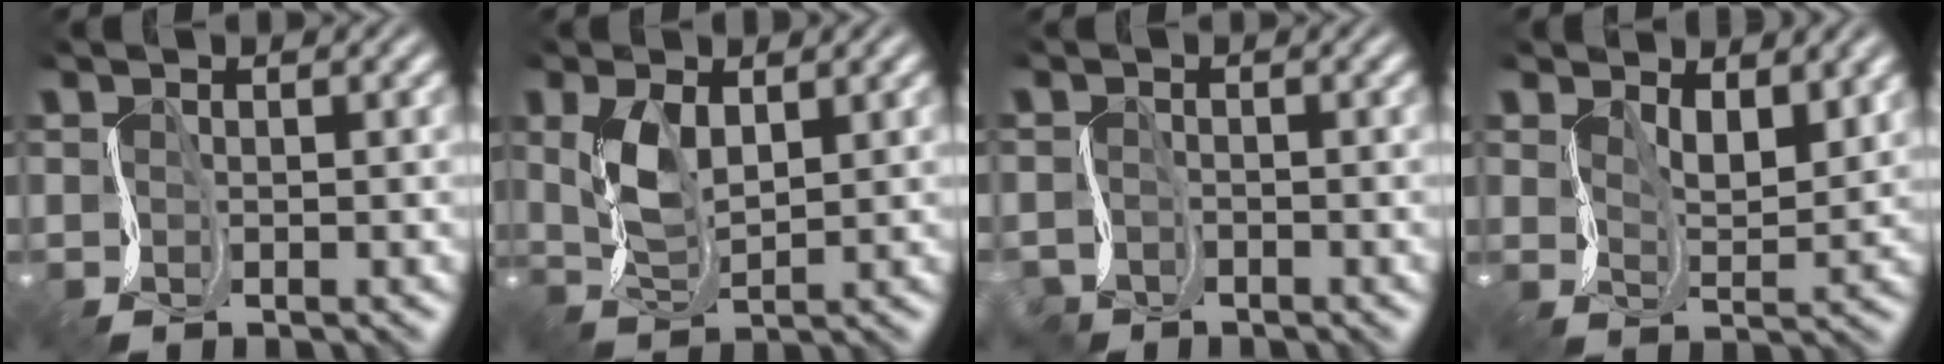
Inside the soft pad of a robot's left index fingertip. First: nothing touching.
{"total": 3.4, "force": [0.5, 1.6, 3.0], "torque": [-0.068, -0.005, 0.007]}
{"total": 2.5, "force": [-2.3, 1.0, 0.2], "torque": [0.002, -0.013, -0.053]}
{"total": 3.5, "force": [1.8, 1.6, 2.6], "torque": [-0.055, -0.015, 0.030]}